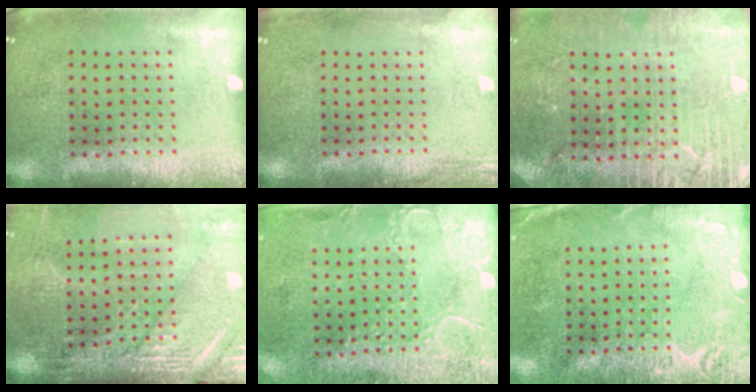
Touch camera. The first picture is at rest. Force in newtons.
{"total": 1.9, "press": 1.9, "slide": 0.2}
{"total": 3.3, "press": 3.2, "slide": 0.6}
{"total": 3.2, "press": 3.2, "slide": 0.2}
{"total": 2.7, "press": 2.4, "slide": 1.2}
{"total": 2.7, "press": 2.4, "slide": 1.1}